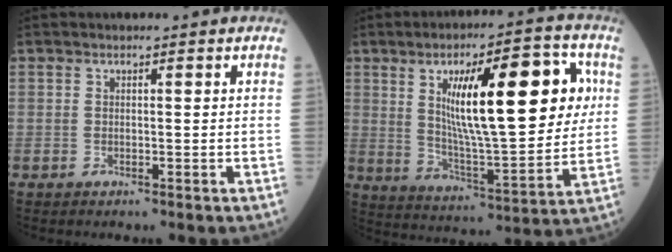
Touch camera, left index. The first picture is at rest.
{"total": 19.5, "force": [5.1, 4.4, 18.3], "torque": [-0.293, 0.008, 0.082]}